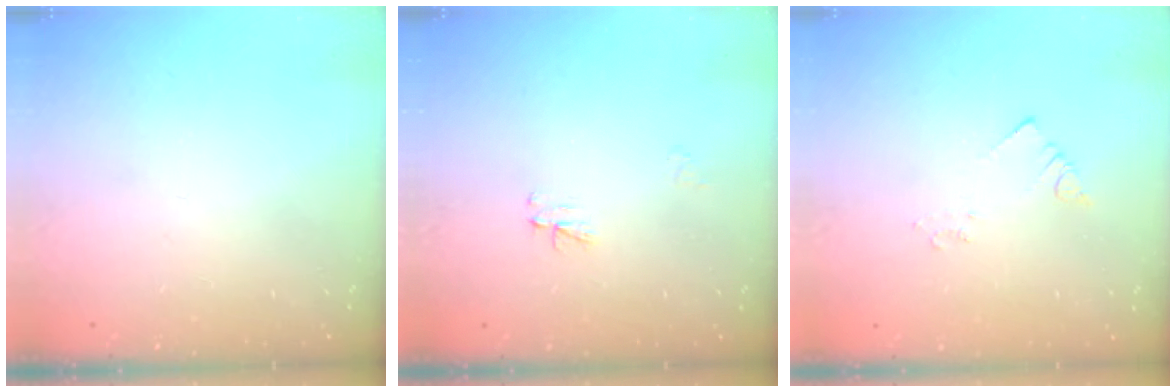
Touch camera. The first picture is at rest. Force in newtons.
{"total": 3.0, "press": 3.0, "slide": 0.4}
{"total": 2.1, "press": 2.1, "slide": 0.3}